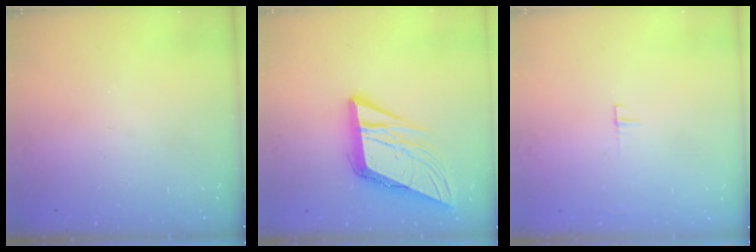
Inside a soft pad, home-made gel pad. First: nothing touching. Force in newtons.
{"total": 13.7, "press": 13.4, "slide": 2.6}
{"total": 3.6, "press": 3.5, "slide": 0.3}